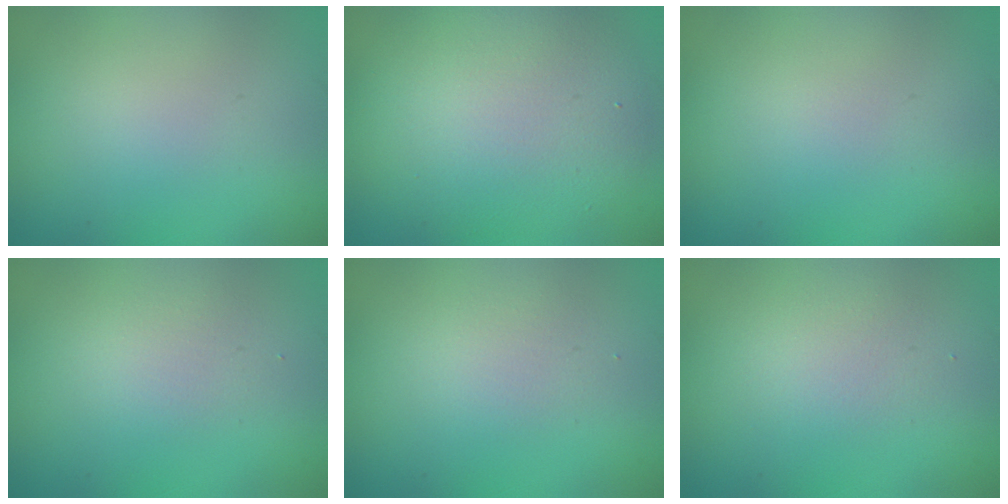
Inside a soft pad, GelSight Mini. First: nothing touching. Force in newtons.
{"total": 7.5, "press": 7.5, "slide": 0.3}
{"total": 0.0}
{"total": 1.4, "press": 1.4, "slide": 0.1}
{"total": 1.4, "press": 1.4, "slide": 0.1}
{"total": 1.6, "press": 1.6, "slide": 0.1}